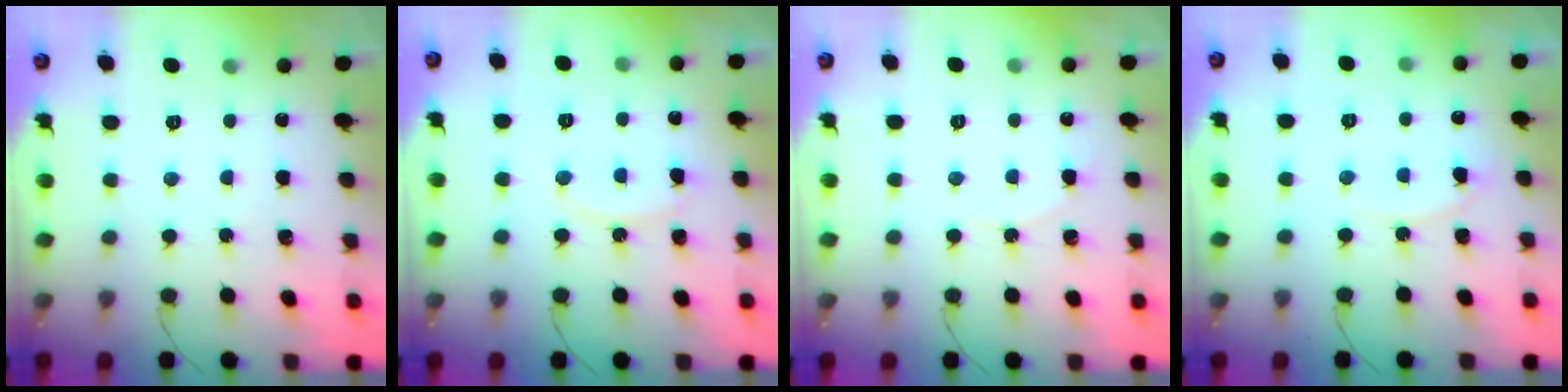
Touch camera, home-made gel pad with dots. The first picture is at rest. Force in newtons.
{"total": 9.0, "press": 9.0, "slide": 0.7}
{"total": 3.8, "press": 3.7, "slide": 0.5}
{"total": 6.5, "press": 6.5, "slide": 0.6}